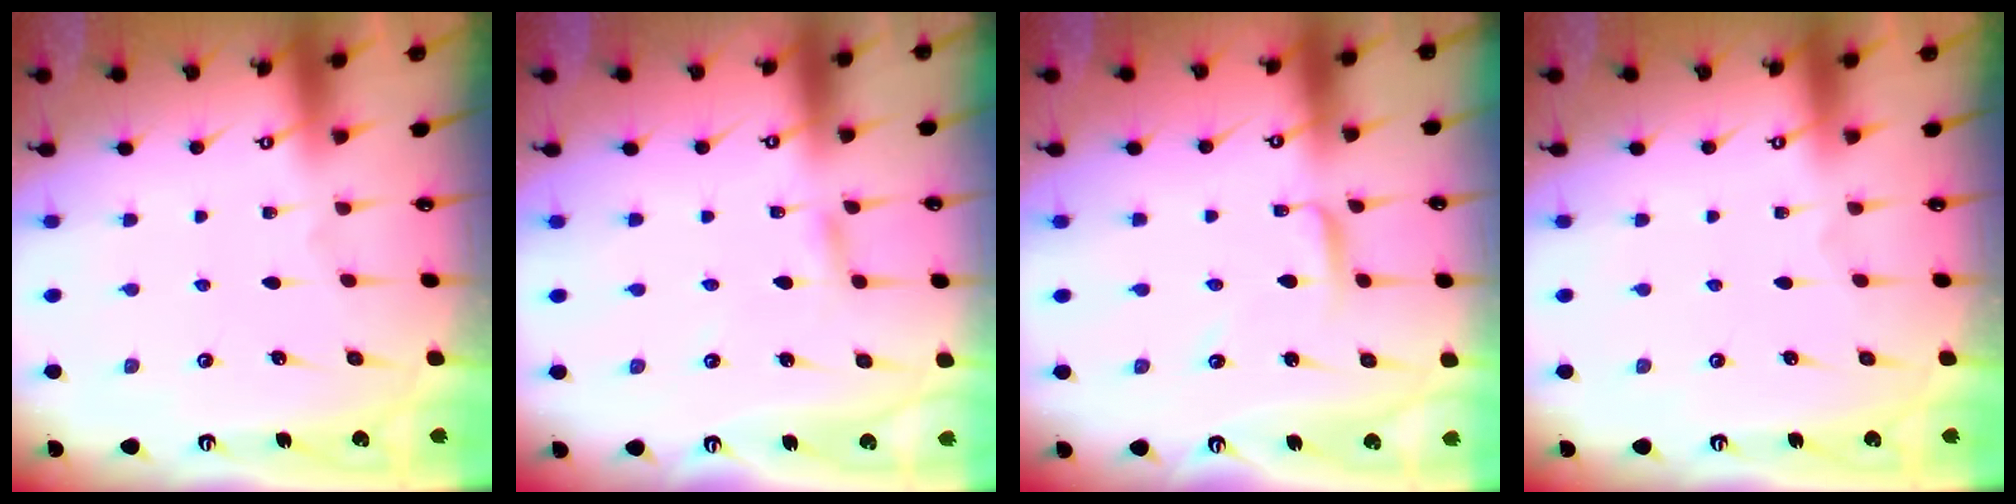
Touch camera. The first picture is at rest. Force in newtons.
{"total": 2.3, "press": 2.3, "slide": 0.1}
{"total": 2.9, "press": 2.9, "slide": 0.2}
{"total": 0.0}